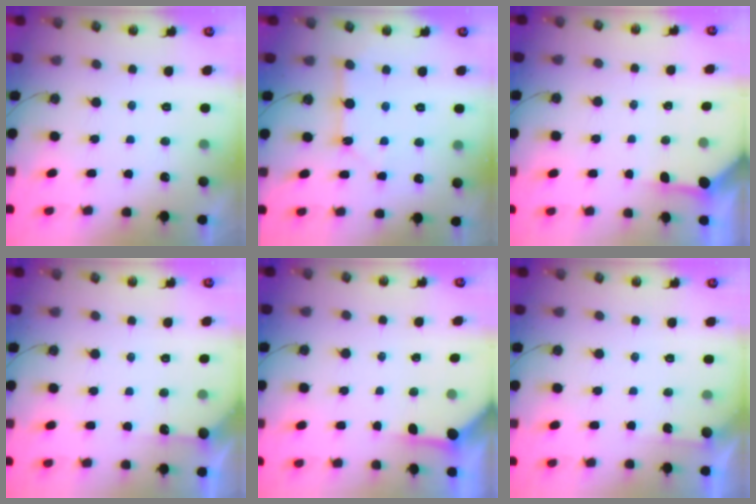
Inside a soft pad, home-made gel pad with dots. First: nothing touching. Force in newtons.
{"total": 2.8, "press": 2.8, "slide": 0.1}
{"total": 3.3, "press": 3.2, "slide": 0.5}
{"total": 3.9, "press": 3.9, "slide": 0.4}
{"total": 3.9, "press": 3.8, "slide": 0.5}
{"total": 2.8, "press": 2.8, "slide": 0.3}